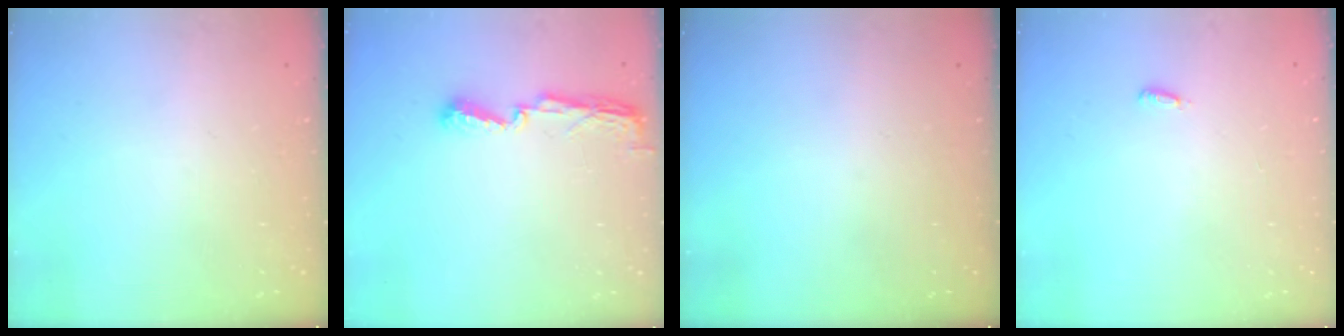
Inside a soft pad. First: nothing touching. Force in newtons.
{"total": 5.8, "press": 5.8, "slide": 0.5}
{"total": 0.0}
{"total": 2.9, "press": 2.8, "slide": 0.9}